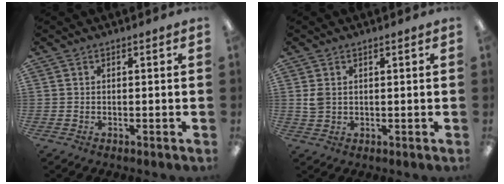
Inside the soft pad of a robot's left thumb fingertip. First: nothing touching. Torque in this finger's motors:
{"motor_torque": [-0.22, 0.22, 0.10, -0.24, 0.00]}